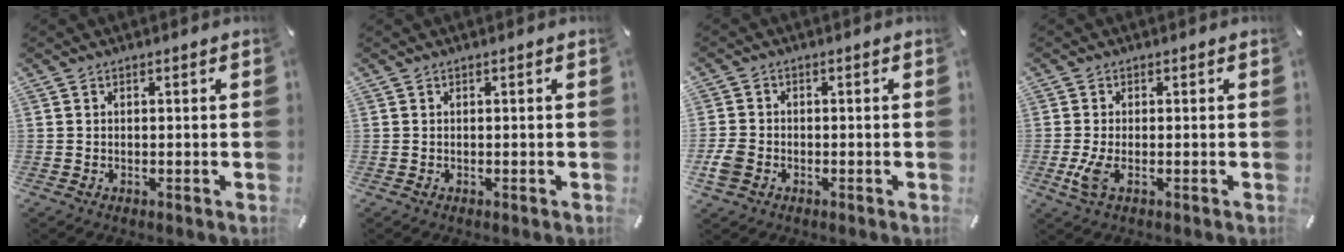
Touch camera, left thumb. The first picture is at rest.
{"total": 0.0}
{"total": 5.1, "force": [-1.3, 4.6, 1.5], "torque": [-0.032, 0.007, -0.023]}
{"total": 4.1, "force": [-0.9, 1.7, 3.7], "torque": [-0.088, -0.008, -0.019]}